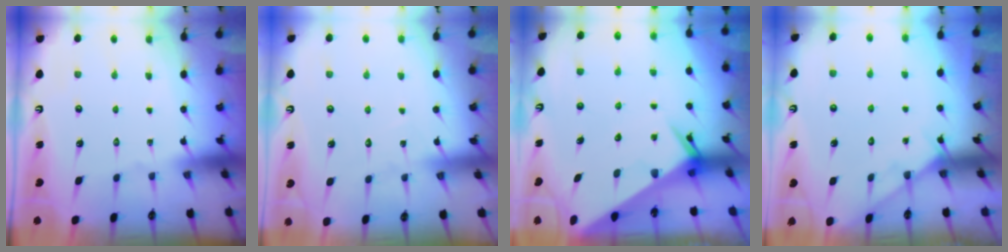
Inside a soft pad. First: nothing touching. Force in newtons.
{"total": 5.3, "press": 5.3, "slide": 0.5}
{"total": 6.5, "press": 6.5, "slide": 0.7}
{"total": 4.4, "press": 4.3, "slide": 0.5}